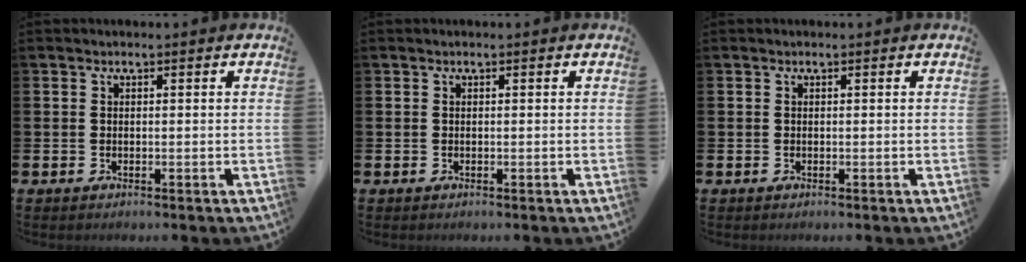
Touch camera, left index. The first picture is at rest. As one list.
[{"total": 0.0}, {"total": 0.0}]